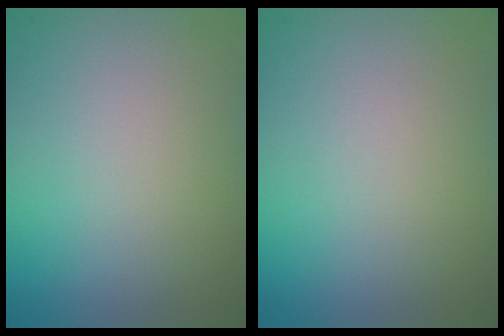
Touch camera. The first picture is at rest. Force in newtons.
{"total": 0.0}